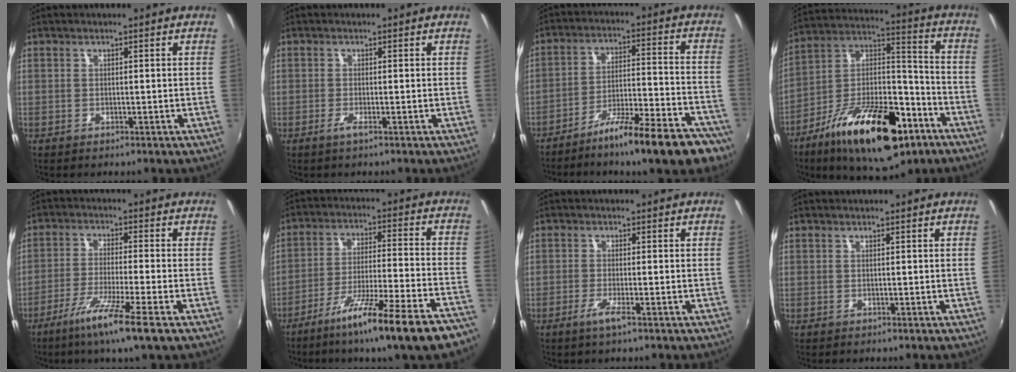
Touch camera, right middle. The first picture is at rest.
{"total": 1.6, "force": [-0.9, -0.2, 1.3], "torque": [-0.026, -0.003, -0.017]}
{"total": 16.7, "force": [-12.2, 2.4, 11.2], "torque": [-0.174, -0.020, -0.178]}
{"total": 24.2, "force": [-13.3, 9.8, 17.7], "torque": [-0.298, -0.001, -0.211]}
{"total": 9.8, "force": [-5.7, -0.4, 7.9], "torque": [-0.164, -0.018, -0.104]}
{"total": 19.8, "force": [-15.2, -0.3, 12.7], "torque": [-0.215, -0.062, -0.230]}
{"total": 2.9, "force": [-1.7, -0.2, 2.3], "torque": [-0.052, -0.007, -0.034]}
{"total": 0.0}